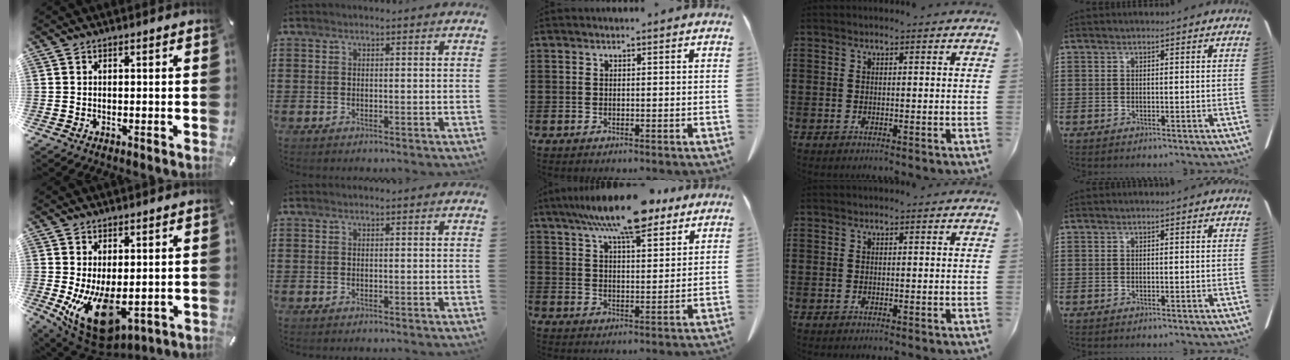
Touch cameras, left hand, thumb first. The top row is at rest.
{"thumb": {"total": 13.7, "force": [-2.4, 7.5, 11.3], "torque": [-0.190, -0.005, -0.030]}, "middle": {"total": 11.9, "force": [9.3, 2.6, 7.0], "torque": [-0.134, -0.021, 0.163]}}